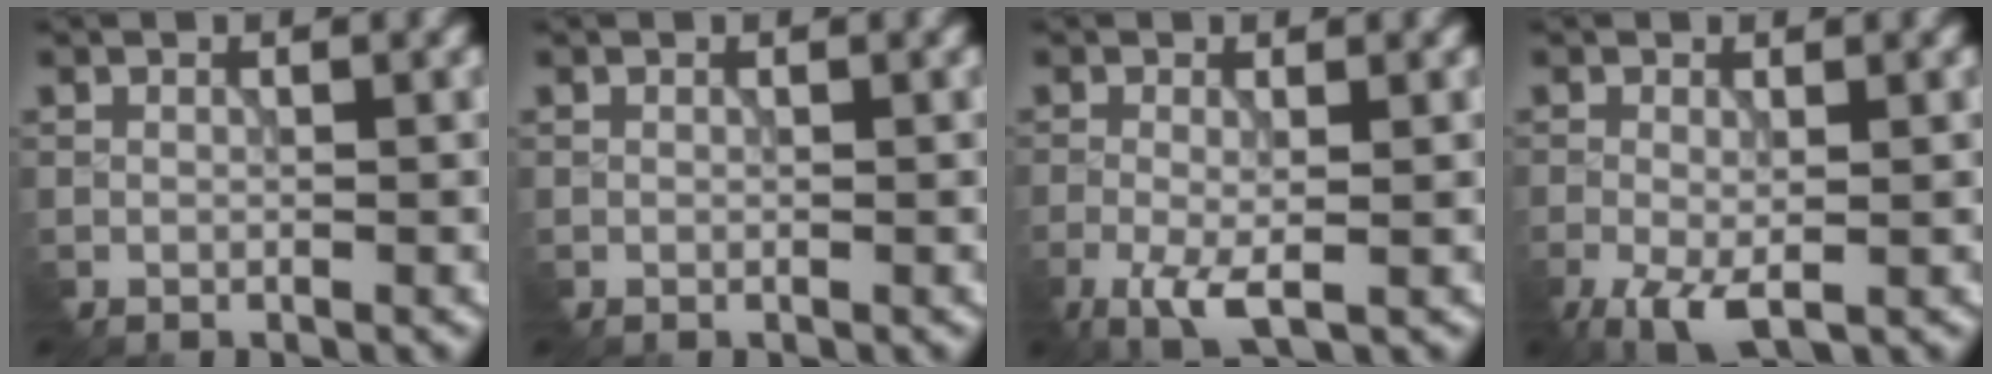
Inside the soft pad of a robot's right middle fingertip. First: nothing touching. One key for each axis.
{"total": 0.0}
{"total": 3.7, "fx": -1.9, "fy": 1.1, "fz": 3.0, "tx": -0.073, "ty": -0.009, "tz": -0.034}
{"total": 3.7, "fx": -1.9, "fy": 1.3, "fz": 2.9, "tx": -0.070, "ty": -0.012, "tz": -0.031}